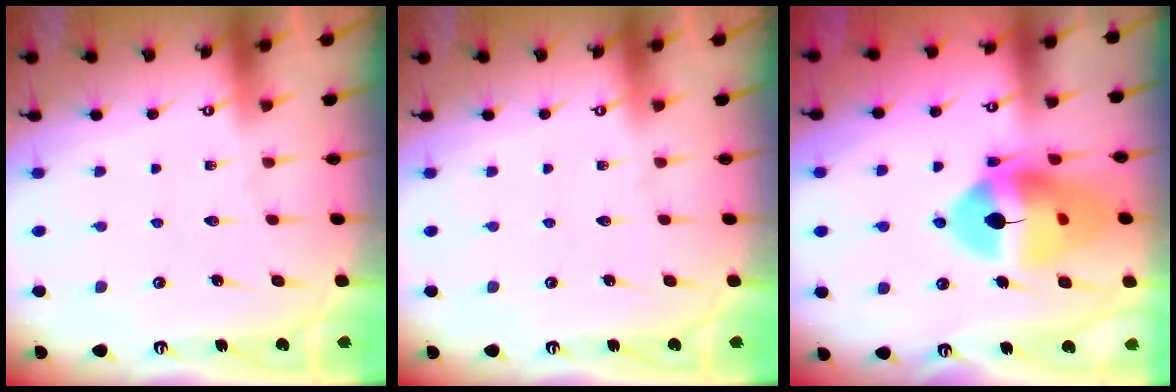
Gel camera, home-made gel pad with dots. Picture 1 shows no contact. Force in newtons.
{"total": 0.0}
{"total": 17.3, "press": 17.2, "slide": 1.7}